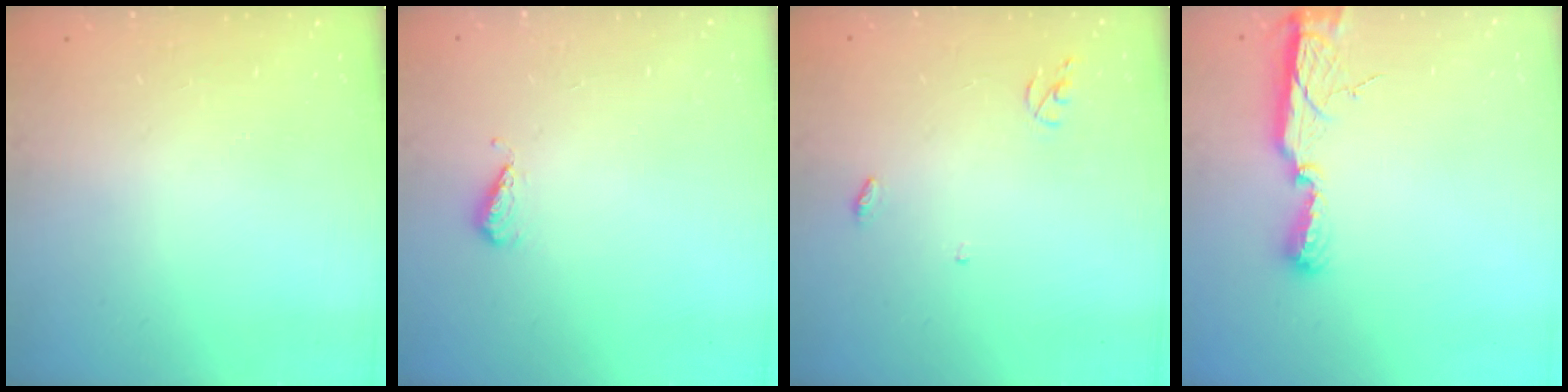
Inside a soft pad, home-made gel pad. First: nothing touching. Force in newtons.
{"total": 4.0, "press": 3.8, "slide": 1.2}
{"total": 3.7, "press": 3.7, "slide": 0.2}
{"total": 8.1, "press": 8.1, "slide": 0.7}